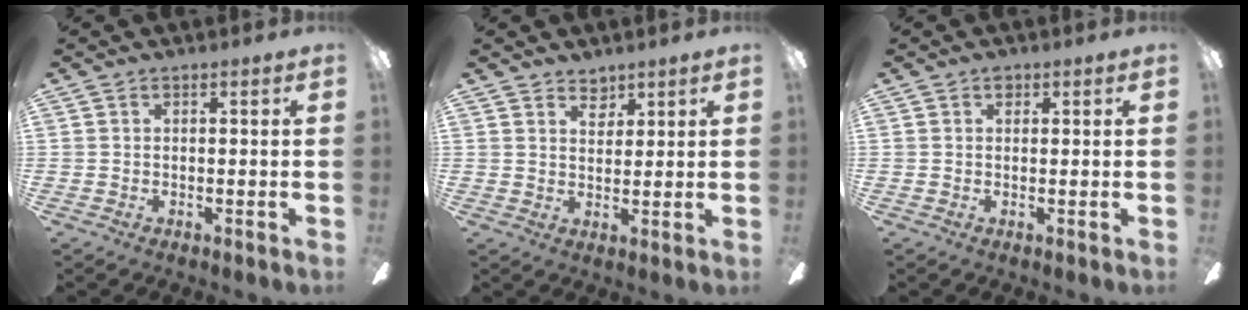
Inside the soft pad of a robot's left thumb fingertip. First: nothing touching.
{"total": 3.6, "force": [3.0, 2.0, 0.7], "torque": [-0.006, -0.014, 0.053]}
{"total": 1.2, "force": [0.6, 0.8, 0.6], "torque": [-0.005, -0.001, 0.010]}